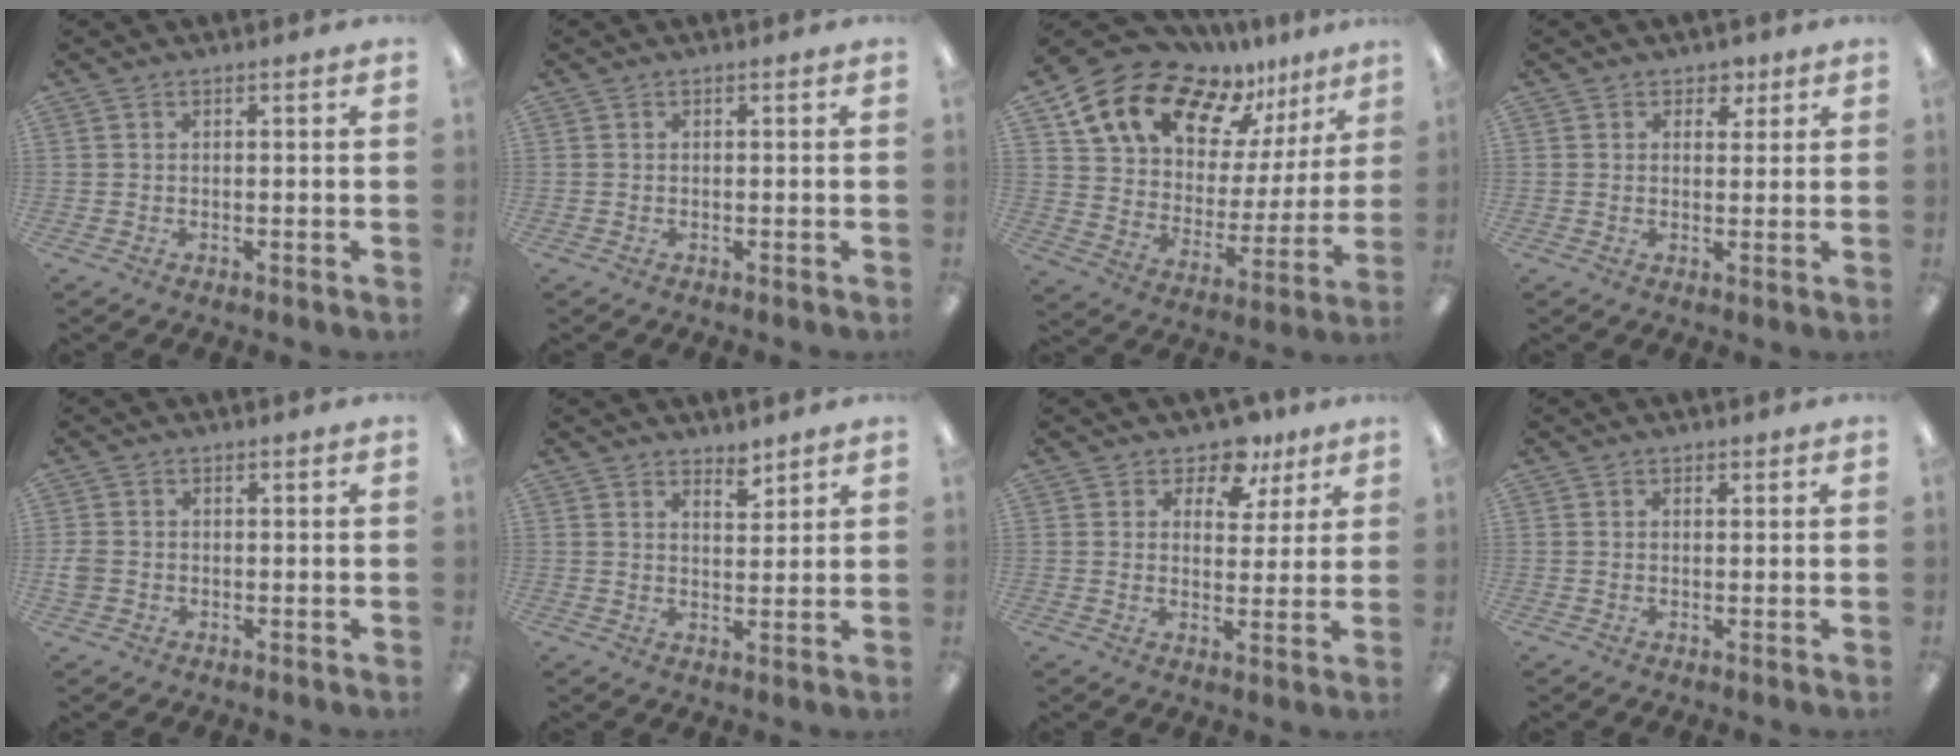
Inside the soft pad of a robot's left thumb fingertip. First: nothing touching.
{"total": 0.0}
{"total": 16.7, "force": [12.7, 8.2, 6.9], "torque": [-0.152, -0.085, 0.232]}
{"total": 3.4, "force": [2.2, 2.5, 0.9], "torque": [0.001, -0.005, 0.035]}
{"total": 2.6, "force": [-0.4, 2.3, 1.2], "torque": [-0.010, 0.002, -0.008]}
{"total": 3.9, "force": [3.5, 1.4, 1.1], "torque": [-0.002, -0.027, 0.060]}
{"total": 8.3, "force": [6.2, 4.7, 2.9], "torque": [-0.042, -0.037, 0.110]}
{"total": 0.8, "force": [0.6, 0.6, 0.1], "torque": [0.007, -0.002, 0.009]}